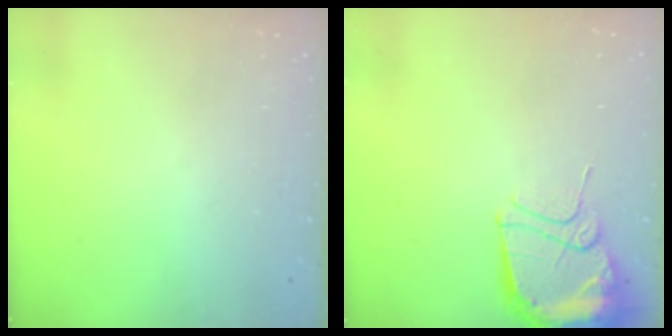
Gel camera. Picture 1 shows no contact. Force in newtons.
{"total": 13.3, "press": 13.2, "slide": 1.4}